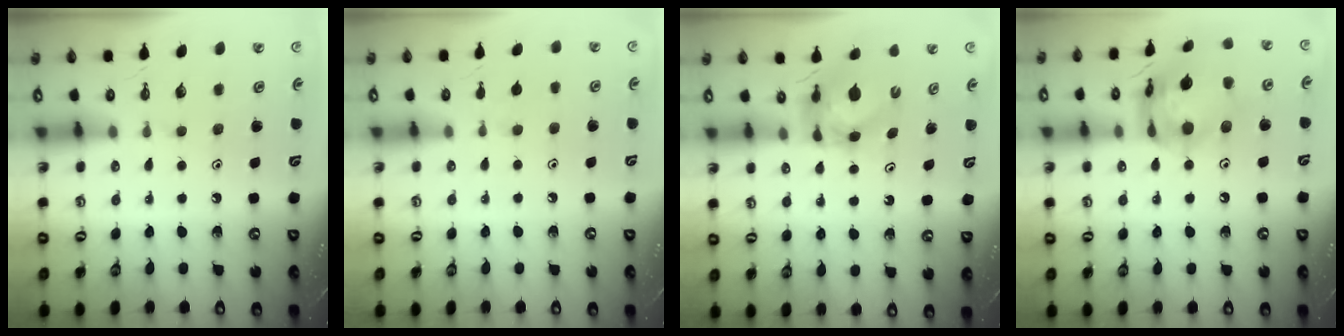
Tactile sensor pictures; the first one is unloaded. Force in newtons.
{"total": 2.5, "press": 2.5, "slide": 0.4}
{"total": 5.6, "press": 5.6, "slide": 0.1}
{"total": 17.7, "press": 17.6, "slide": 1.7}